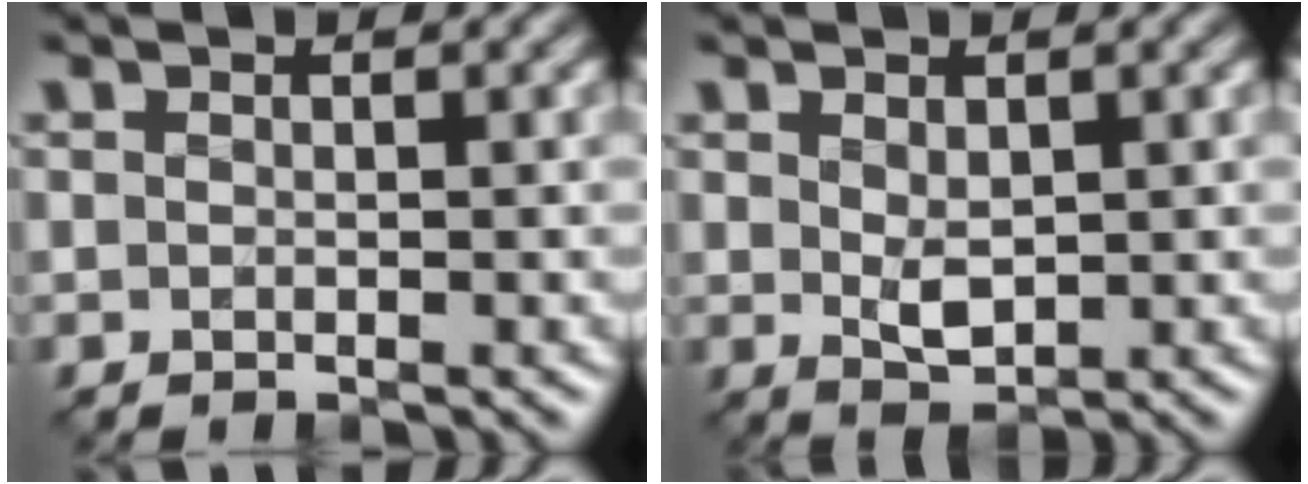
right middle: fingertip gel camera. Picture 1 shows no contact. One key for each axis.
{"total": 2.3, "fx": 0.4, "fy": 1.4, "fz": 1.8, "tx": -0.036, "ty": -0.006, "tz": 0.014}